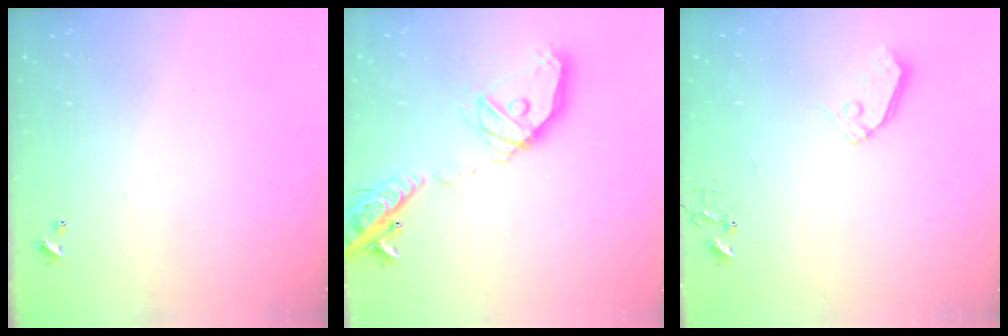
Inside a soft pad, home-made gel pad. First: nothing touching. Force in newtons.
{"total": 21.9, "press": 21.6, "slide": 3.8}
{"total": 6.9, "press": 6.9, "slide": 0.5}